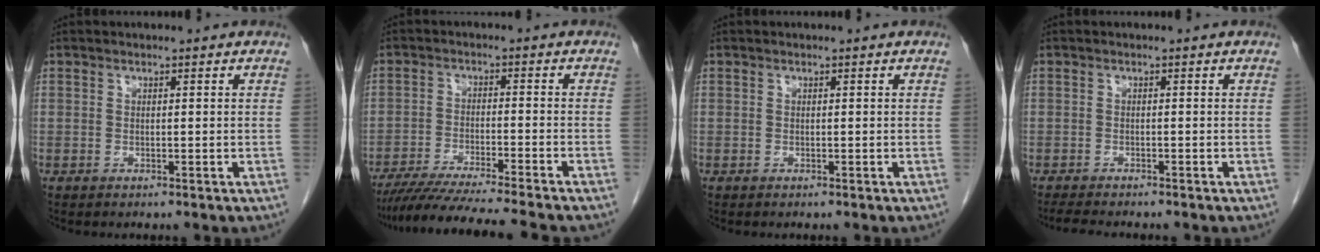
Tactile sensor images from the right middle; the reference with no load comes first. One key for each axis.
{"total": 14.1, "fx": -12.5, "fy": -1.3, "fz": 6.5, "tx": -0.086, "ty": -0.029, "tz": -0.200}
{"total": 0.0}
{"total": 4.5, "fx": -4.0, "fy": 0.5, "fz": 2.0, "tx": -0.036, "ty": -0.015, "tz": -0.061}